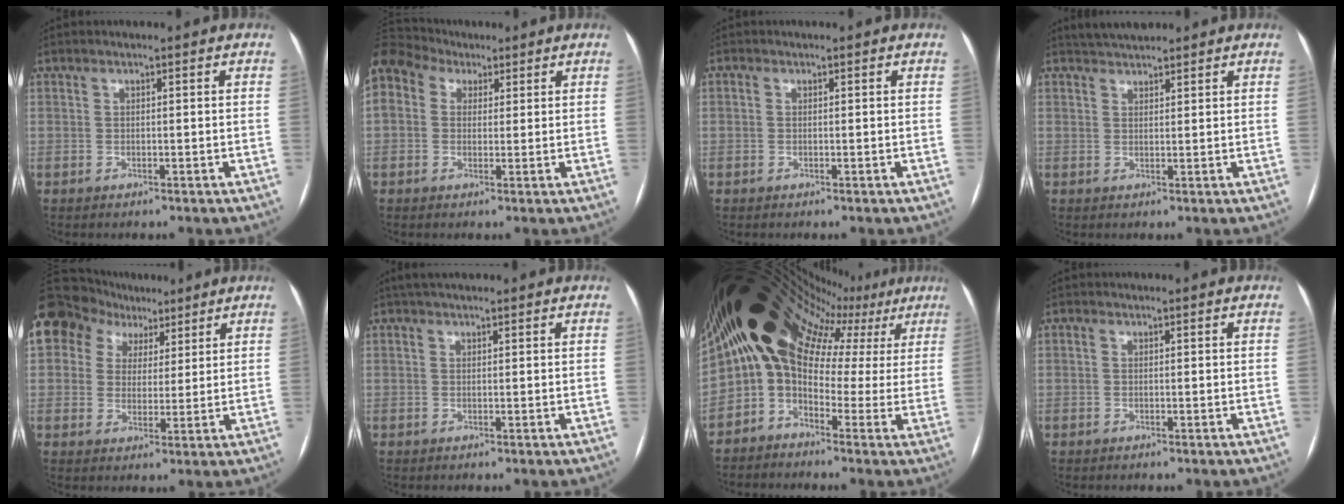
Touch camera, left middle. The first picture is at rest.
{"total": 20.7, "force": [9.8, 15.6, 9.4], "torque": [-0.293, 0.120, 0.188]}
{"total": 0.0}
{"total": 3.1, "force": [3.0, 0.6, 0.7], "torque": [-0.012, 0.021, 0.054]}
{"total": 22.5, "force": [11.8, 16.9, 9.1], "torque": [-0.272, 0.100, 0.218]}
{"total": 2.7, "force": [2.3, 0.6, 1.2], "torque": [-0.021, 0.032, 0.043]}
{"total": 19.2, "force": [10.7, 11.6, 11.0], "torque": [-0.192, 0.097, 0.135]}
{"total": 0.0}